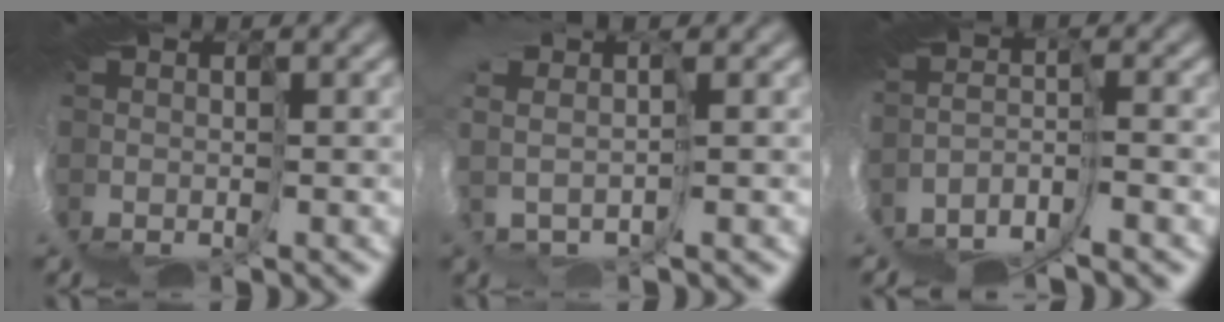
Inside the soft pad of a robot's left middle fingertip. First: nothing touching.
{"total": 4.0, "force": [2.2, -3.2, 1.0], "torque": [-0.028, -0.004, 0.069]}
{"total": 3.7, "force": [-1.9, -2.9, 1.2], "torque": [-0.041, -0.003, -0.011]}